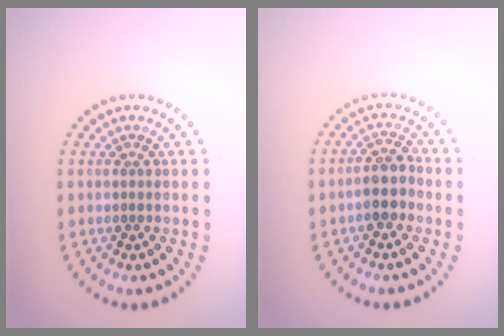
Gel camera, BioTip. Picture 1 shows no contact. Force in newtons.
{"total": 2.7, "press": 2.5, "slide": 0.9}